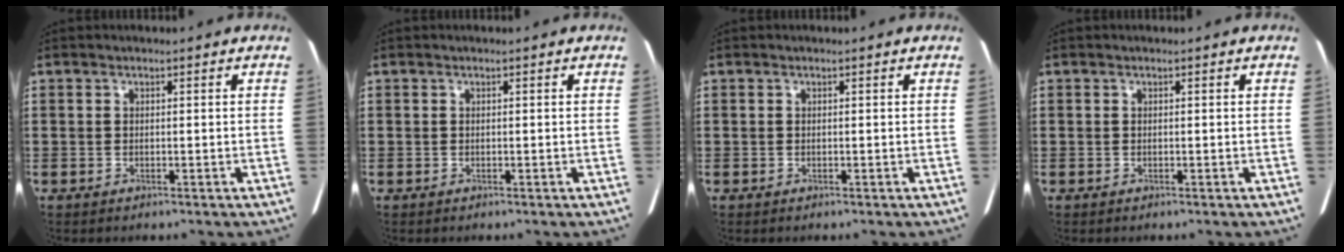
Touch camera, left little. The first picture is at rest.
{"total": 0.0}
{"total": 0.0}
{"total": 0.0}